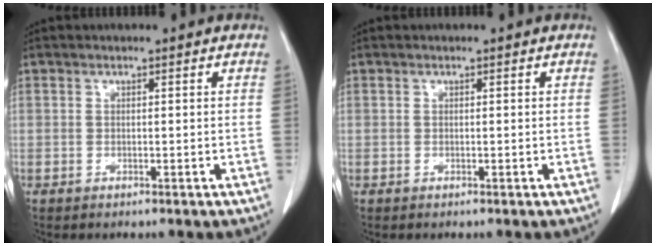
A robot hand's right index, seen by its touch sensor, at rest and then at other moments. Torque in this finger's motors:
{"motor_torque": [0.00, 0.00, 0.00, 0.00]}